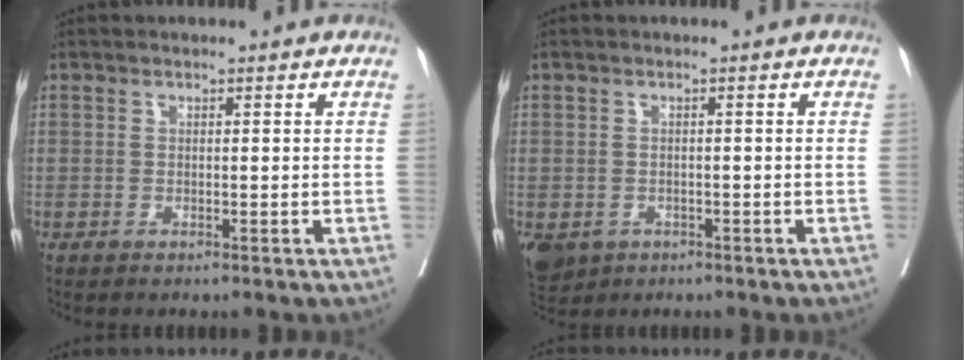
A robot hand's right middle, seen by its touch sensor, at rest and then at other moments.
{"total": 8.9, "force": [-4.1, 7.2, 3.3], "torque": [-0.095, -0.010, -0.055]}